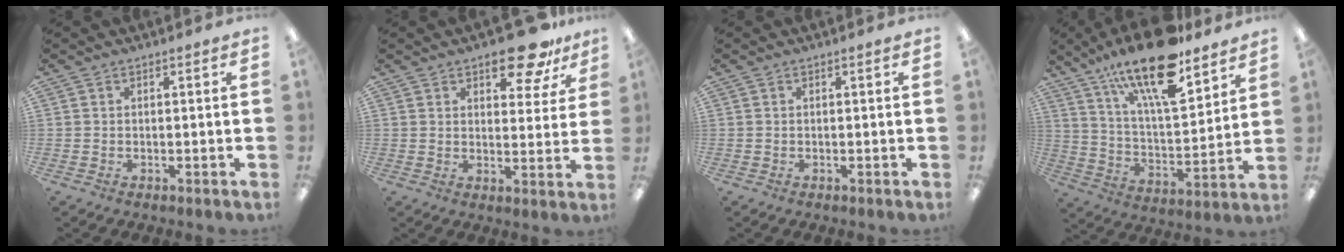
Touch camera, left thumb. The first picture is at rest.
{"total": 11.3, "force": [8.2, 4.8, 6.2], "torque": [-0.062, -0.051, 0.138]}
{"total": 0.0}
{"total": 21.3, "force": [15.0, 6.9, 13.5], "torque": [-0.224, -0.090, 0.251]}